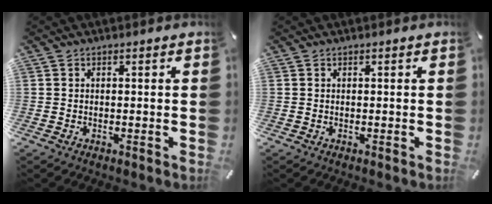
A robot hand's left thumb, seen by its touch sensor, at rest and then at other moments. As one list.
[{"total": 0.0}]